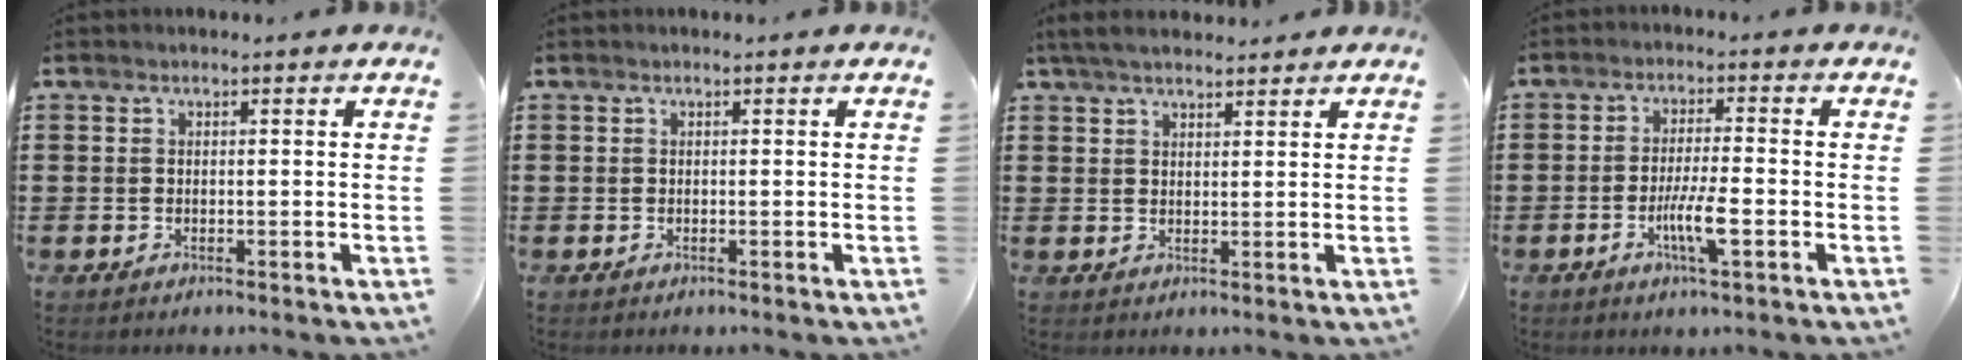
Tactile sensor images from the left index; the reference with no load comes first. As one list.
[{"total": 0.0}, {"total": 3.8, "force": [3.3, 0.9, 1.7], "torque": [-0.041, 0.000, 0.063]}, {"total": 5.6, "force": [-2.0, 0.9, 5.2], "torque": [-0.098, -0.005, -0.037]}]